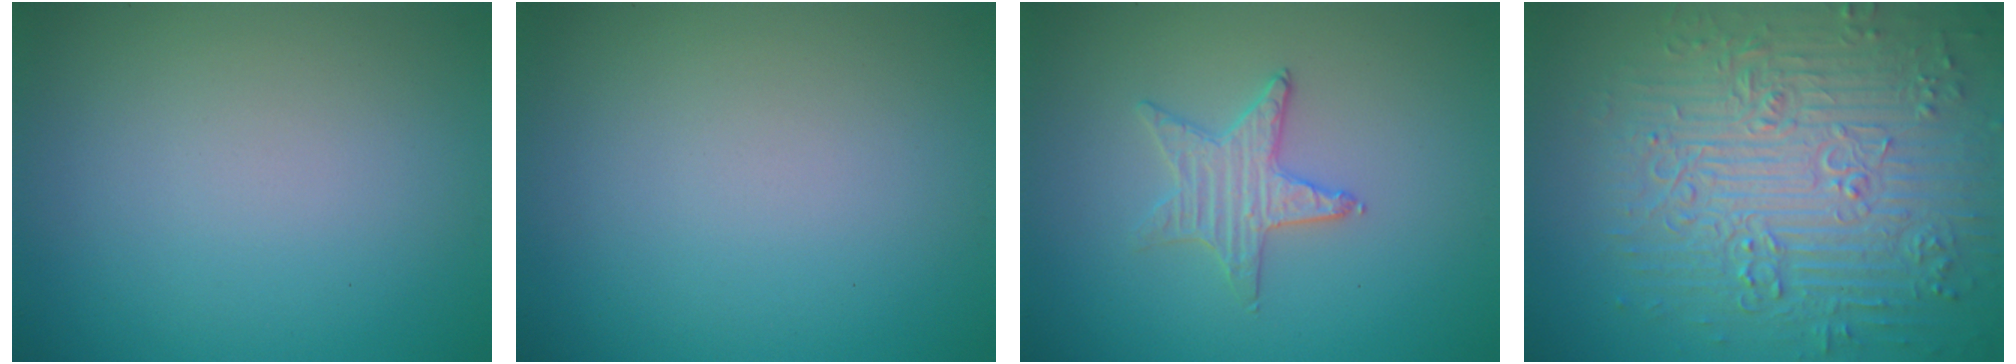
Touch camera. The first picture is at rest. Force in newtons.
{"total": 0.0}
{"total": 1.6, "press": 1.6, "slide": 0.2}
{"total": 9.5, "press": 6.9, "slide": 6.4}